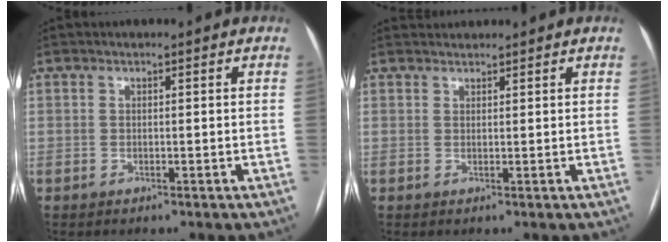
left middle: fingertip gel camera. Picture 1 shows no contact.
{"total": 1.5, "force": [1.5, 0.3, -0.2], "torque": [-0.002, 0.015, 0.028]}